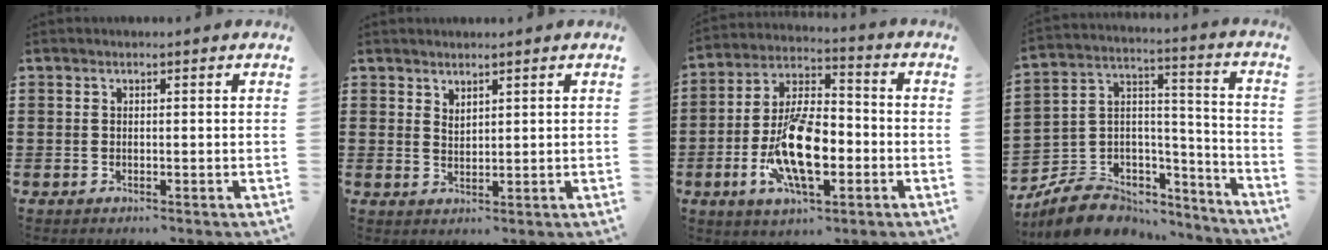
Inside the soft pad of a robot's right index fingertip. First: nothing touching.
{"total": 1.7, "force": [1.7, 0.4, 0.0], "torque": [-0.003, 0.003, 0.032]}
{"total": 13.4, "force": [-3.9, 5.8, 11.4], "torque": [-0.233, 0.000, -0.068]}
{"total": 8.6, "force": [-6.4, 5.4, 1.9], "torque": [-0.057, 0.010, -0.117]}